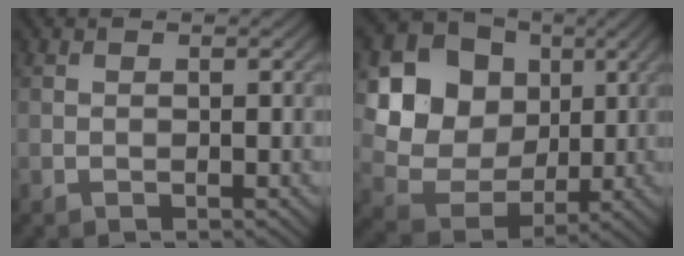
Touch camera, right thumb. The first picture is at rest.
{"total": 15.2, "force": [4.1, 12.6, 7.4], "torque": [-0.228, 0.043, 0.089]}